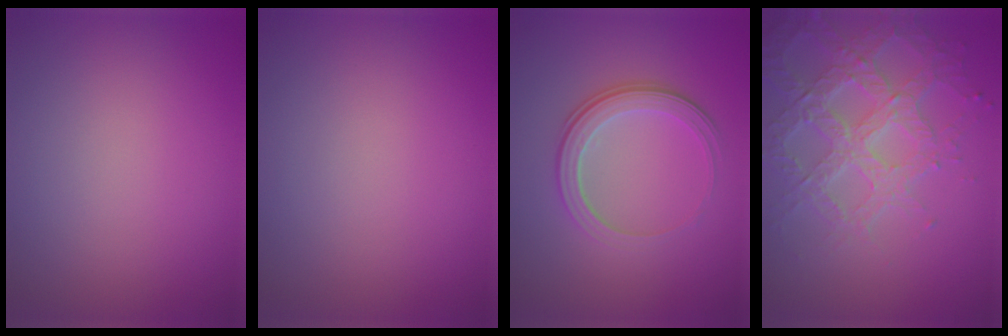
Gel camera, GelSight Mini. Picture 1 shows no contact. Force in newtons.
{"total": 0.0}
{"total": 3.4, "press": 2.7, "slide": 2.1}
{"total": 5.8, "press": 4.8, "slide": 3.2}